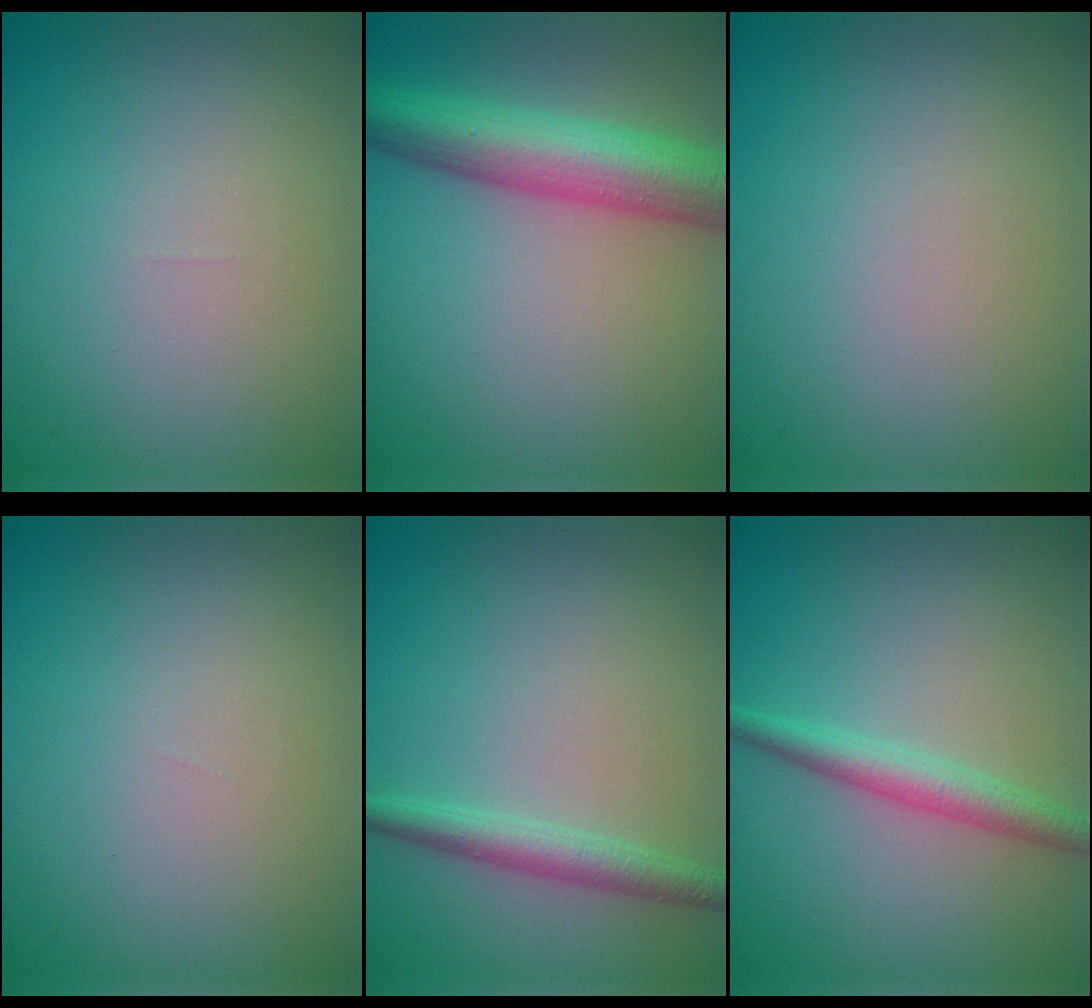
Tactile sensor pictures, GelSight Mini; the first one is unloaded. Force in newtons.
{"total": 7.8, "press": 7.8, "slide": 0.2}
{"total": 0.0}
{"total": 0.0}
{"total": 2.4, "press": 2.4, "slide": 0.1}
{"total": 2.7, "press": 2.6, "slide": 0.1}